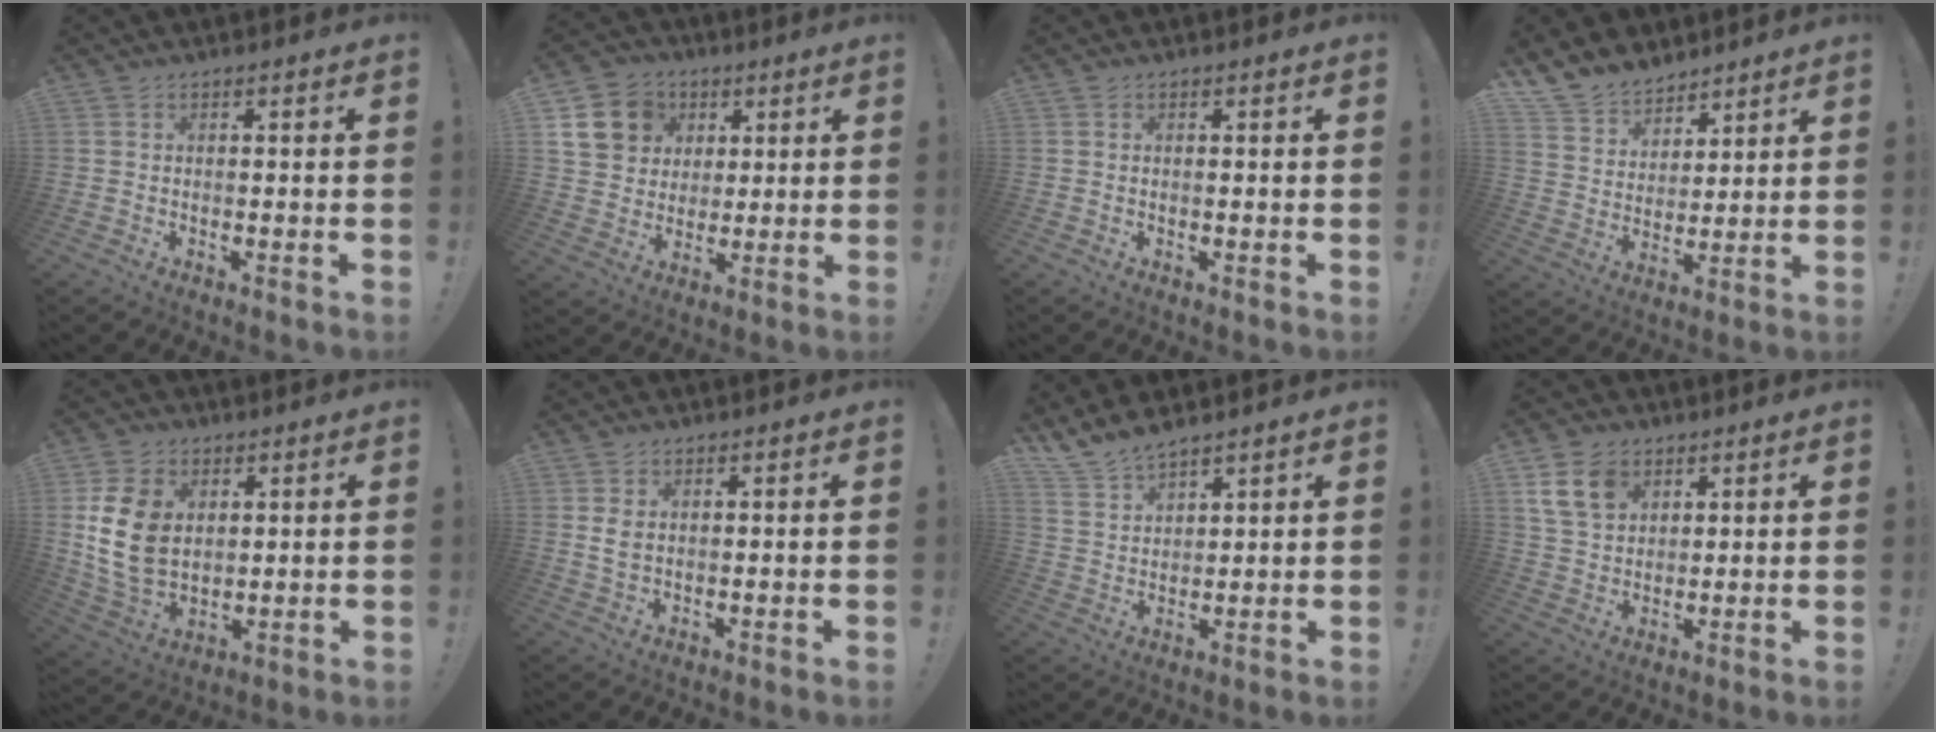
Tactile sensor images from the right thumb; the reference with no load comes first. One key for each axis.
{"total": 13.8, "fx": 4.6, "fy": 12.0, "fz": 5.2, "tx": -0.069, "ty": -0.012, "tz": 0.097}
{"total": 0.0}
{"total": 10.2, "fx": 8.6, "fy": 5.3, "fz": 1.1, "tx": -0.035, "ty": -0.070, "tz": 0.172}
{"total": 14.8, "fx": 3.1, "fy": 11.2, "fz": 9.3, "tx": -0.181, "ty": -0.017, "tz": 0.060}
{"total": 3.1, "fx": 0.8, "fy": 2.0, "fz": 2.3, "tx": -0.042, "ty": -0.003, "tz": 0.013}
{"total": 7.0, "fx": 6.5, "fy": 2.1, "fz": 1.8, "tx": -0.050, "ty": -0.043, "tz": 0.127}
{"total": 10.3, "fx": 5.3, "fy": 7.1, "fz": 5.2, "tx": -0.094, "ty": -0.011, "tz": 0.107}